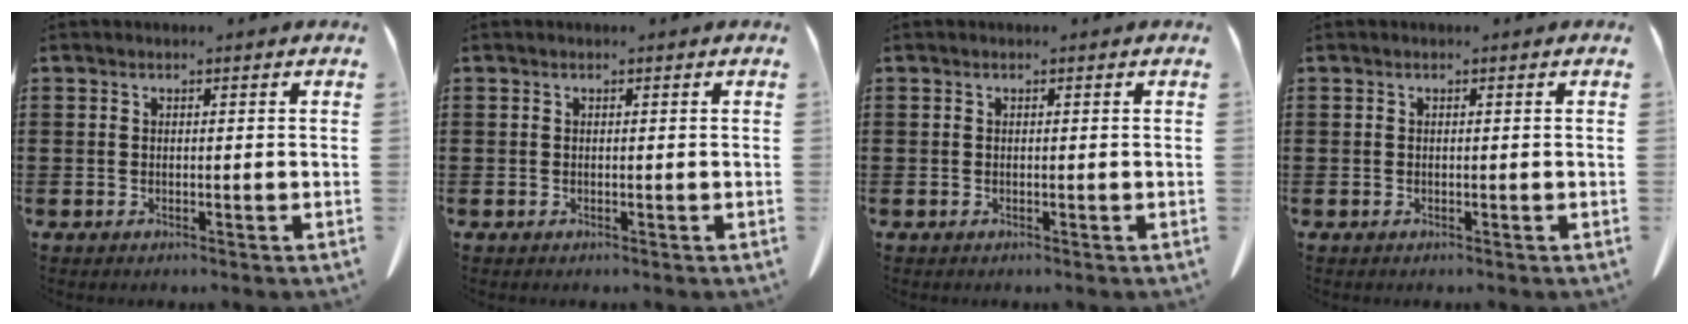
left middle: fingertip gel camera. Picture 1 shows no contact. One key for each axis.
{"total": 0.0}
{"total": 0.0}
{"total": 0.0}